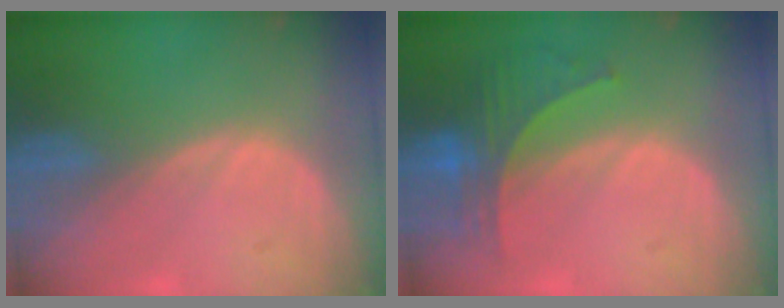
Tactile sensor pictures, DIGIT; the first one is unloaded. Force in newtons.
{"total": 5.8, "press": 5.7, "slide": 0.5}